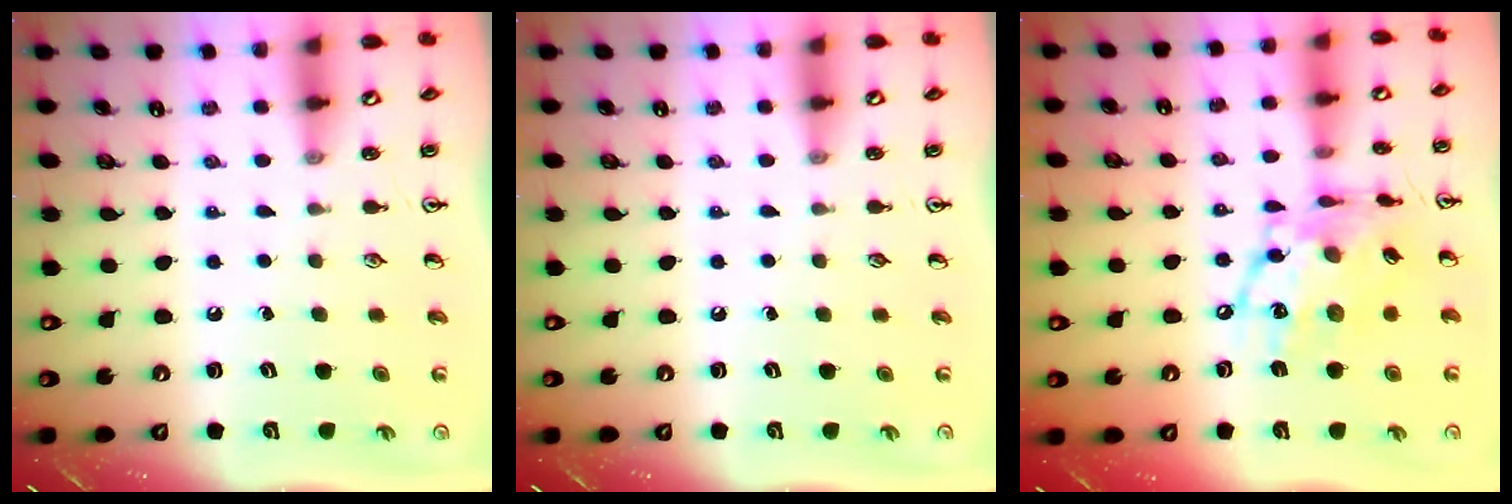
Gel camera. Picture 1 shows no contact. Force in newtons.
{"total": 0.0}
{"total": 16.0, "press": 15.9, "slide": 1.7}